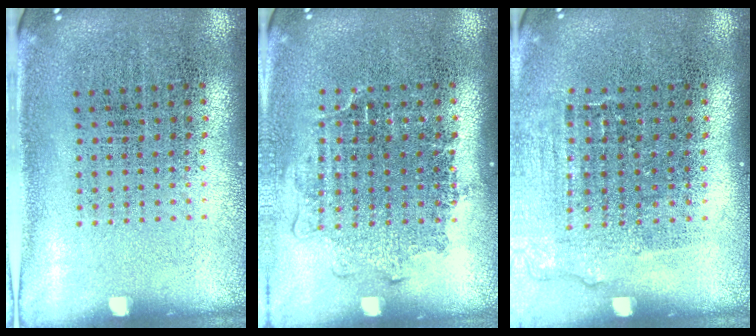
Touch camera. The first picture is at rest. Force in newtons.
{"total": 1.2, "press": 1.1, "slide": 0.5}
{"total": 1.1, "press": 1.0, "slide": 0.4}